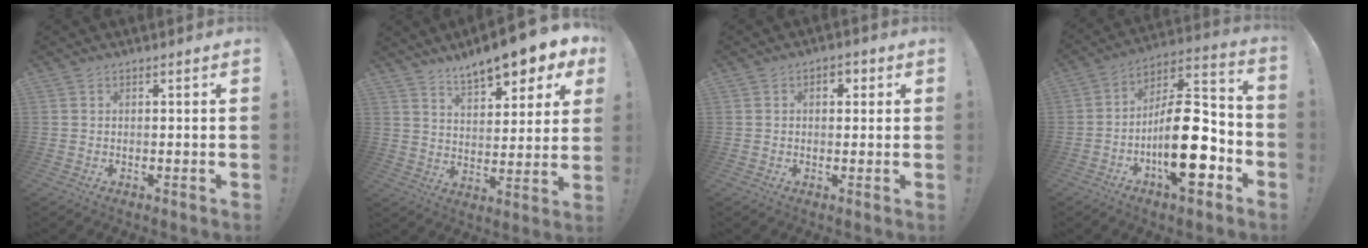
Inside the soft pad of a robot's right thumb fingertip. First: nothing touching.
{"total": 11.2, "force": [9.0, 3.0, 6.0], "torque": [-0.091, -0.067, 0.153]}
{"total": 3.3, "force": [0.6, 2.4, 2.2], "torque": [-0.023, 0.005, 0.005]}
{"total": 21.6, "force": [-6.3, 8.6, 18.7], "torque": [-0.315, 0.041, -0.094]}